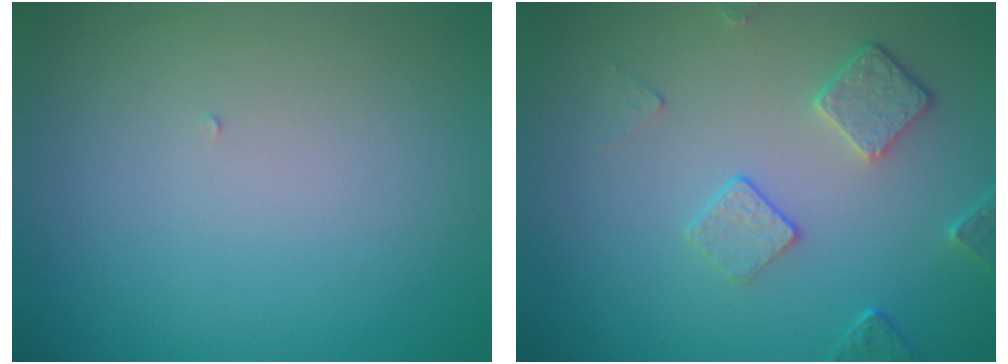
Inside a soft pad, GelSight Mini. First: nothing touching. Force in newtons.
{"total": 2.7, "press": 2.0, "slide": 1.7}